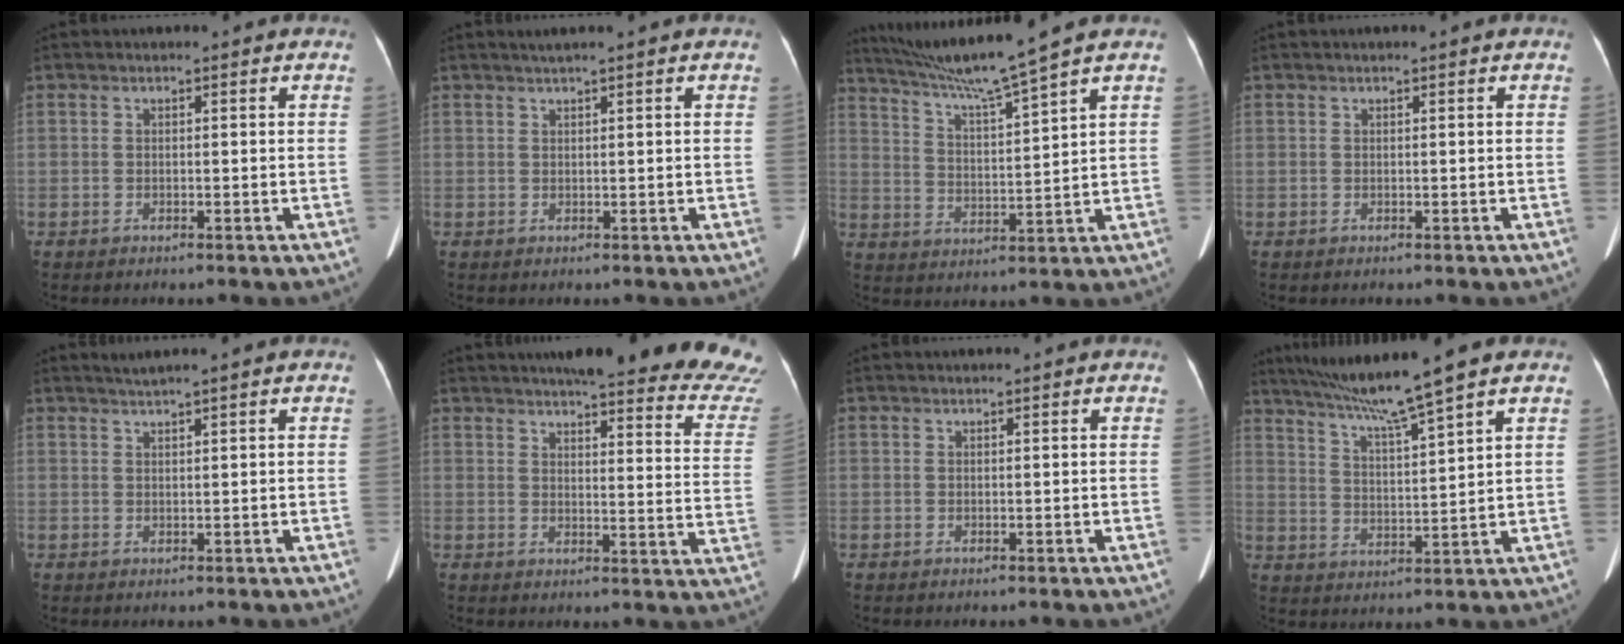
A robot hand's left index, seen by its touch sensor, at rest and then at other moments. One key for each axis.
{"total": 1.4, "fx": 1.0, "fy": -0.3, "fz": 0.9, "tx": -0.020, "ty": 0.007, "tz": 0.023}
{"total": 10.6, "fx": 8.8, "fy": -2.7, "fz": 5.1, "tx": -0.092, "ty": -0.006, "tz": 0.162}
{"total": 0.0}
{"total": 1.7, "fx": 1.4, "fy": -0.6, "fz": 0.9, "tx": -0.018, "ty": 0.006, "tz": 0.031}
{"total": 26.8, "fx": 24.6, "fy": 2.4, "fz": 10.3, "tx": -0.123, "ty": -0.089, "tz": 0.269}
{"total": 0.0}
{"total": 10.7, "fx": 8.5, "fy": -2.0, "fz": 6.1, "tx": -0.106, "ty": 0.007, "tz": 0.151}